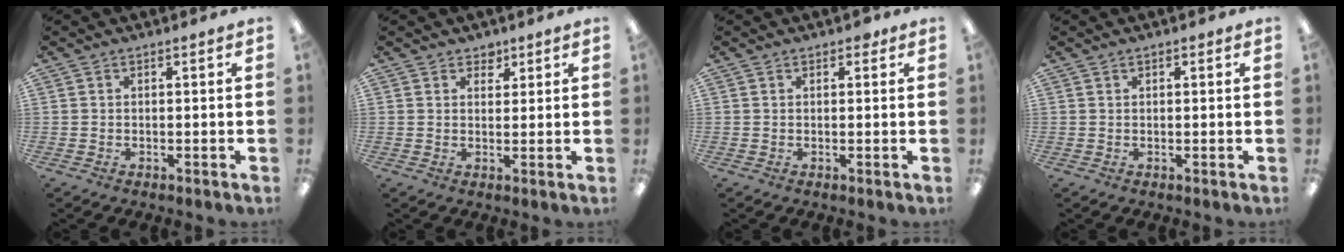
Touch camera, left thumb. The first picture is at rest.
{"total": 2.7, "force": [2.1, 1.6, 0.2], "torque": [0.008, -0.010, 0.037]}
{"total": 1.4, "force": [0.8, 0.9, 0.6], "torque": [-0.005, 0.000, 0.013]}
{"total": 0.6, "force": [0.4, 0.3, 0.3], "torque": [-0.005, 0.004, 0.007]}